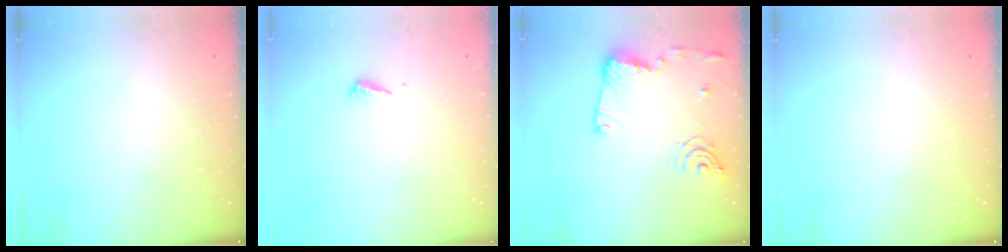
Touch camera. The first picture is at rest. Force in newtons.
{"total": 2.9, "press": 2.9, "slide": 0.4}
{"total": 13.9, "press": 13.9, "slide": 0.8}
{"total": 0.0}